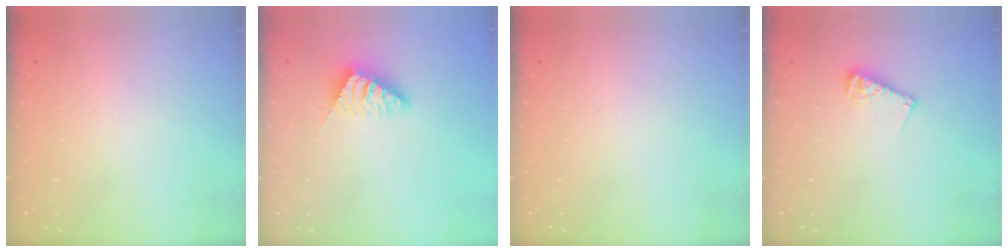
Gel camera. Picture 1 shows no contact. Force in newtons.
{"total": 2.5, "press": 2.4, "slide": 0.6}
{"total": 0.0}
{"total": 7.3, "press": 7.3, "slide": 0.4}